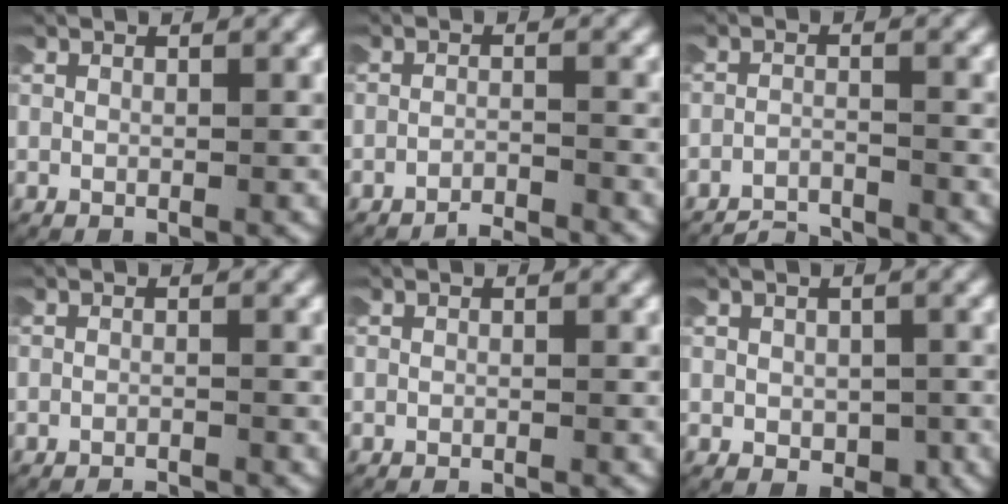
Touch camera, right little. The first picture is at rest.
{"total": 2.9, "force": [-2.9, 0.1, 0.0], "torque": [0.001, -0.008, -0.049]}
{"total": 4.2, "force": [-4.2, 0.6, 0.3], "torque": [-0.007, -0.018, -0.067]}
{"total": 2.6, "force": [-2.6, 0.2, 0.0], "torque": [-0.003, -0.012, -0.038]}
{"total": 1.3, "force": [-1.3, 0.0, 0.0], "torque": [-0.002, -0.004, -0.019]}
{"total": 1.7, "force": [-0.9, 1.4, 0.5], "torque": [-0.010, 0.001, -0.015]}